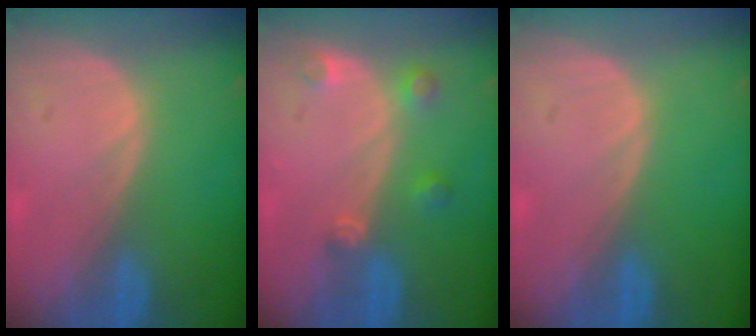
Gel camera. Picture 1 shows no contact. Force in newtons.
{"total": 3.2, "press": 2.9, "slide": 1.3}
{"total": 0.0}